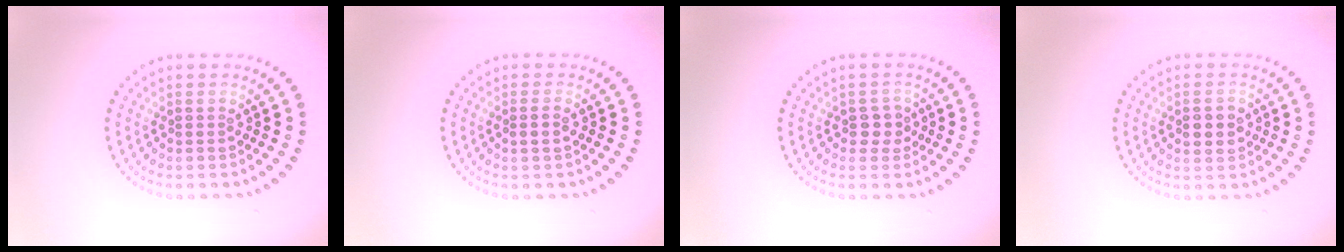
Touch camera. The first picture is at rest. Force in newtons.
{"total": 1.2, "press": 1.0, "slide": 0.6}
{"total": 1.6, "press": 1.5, "slide": 0.5}
{"total": 2.2, "press": 2.2, "slide": 0.0}